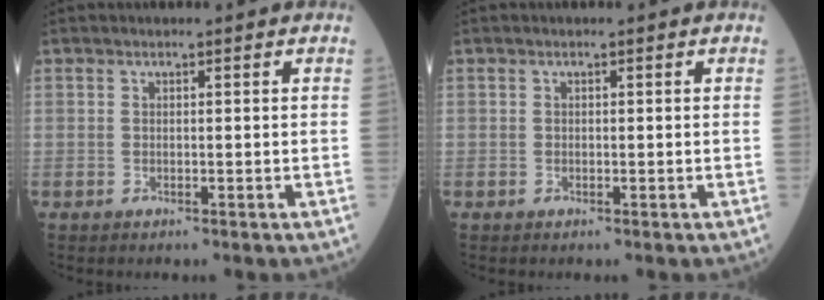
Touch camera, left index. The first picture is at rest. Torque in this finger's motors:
{"motor_torque": [-0.16, -0.12, -0.02, -0.01]}